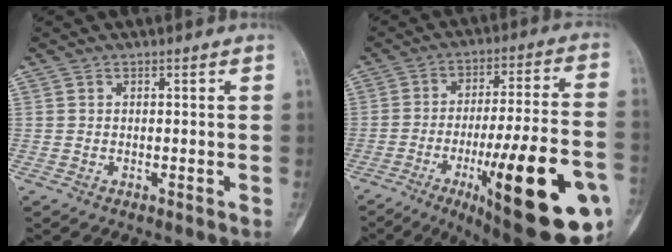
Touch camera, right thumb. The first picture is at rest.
{"total": 28.2, "force": [-10.7, 6.5, 25.2], "torque": [-0.324, 0.027, -0.148]}